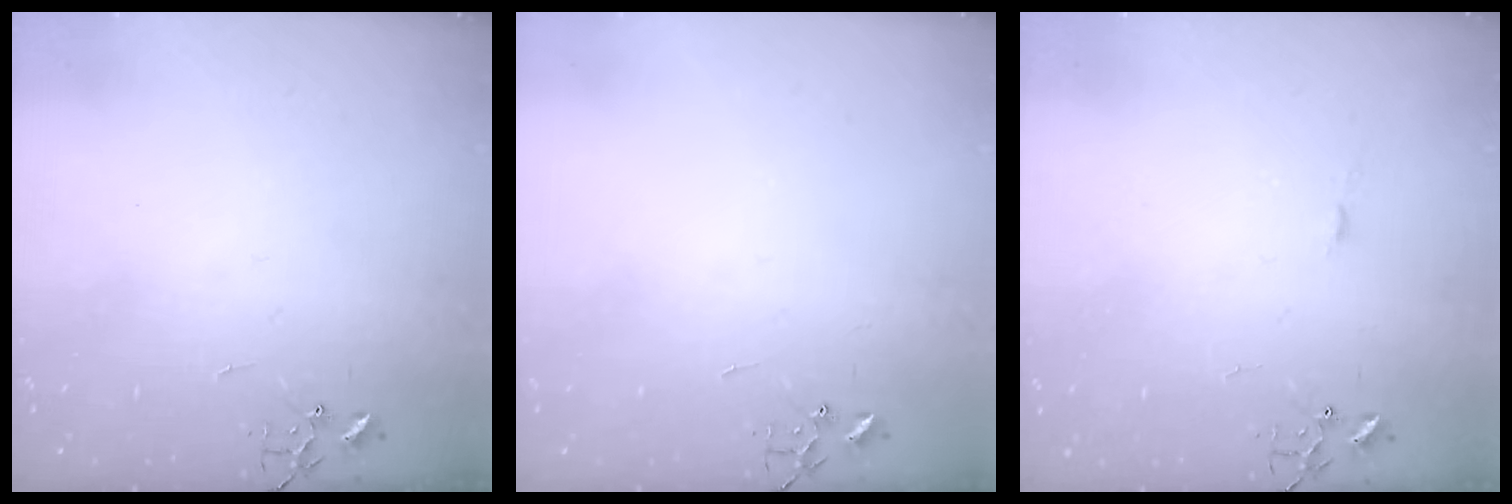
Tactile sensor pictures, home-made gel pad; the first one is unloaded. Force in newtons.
{"total": 0.0}
{"total": 3.3, "press": 3.3, "slide": 0.4}